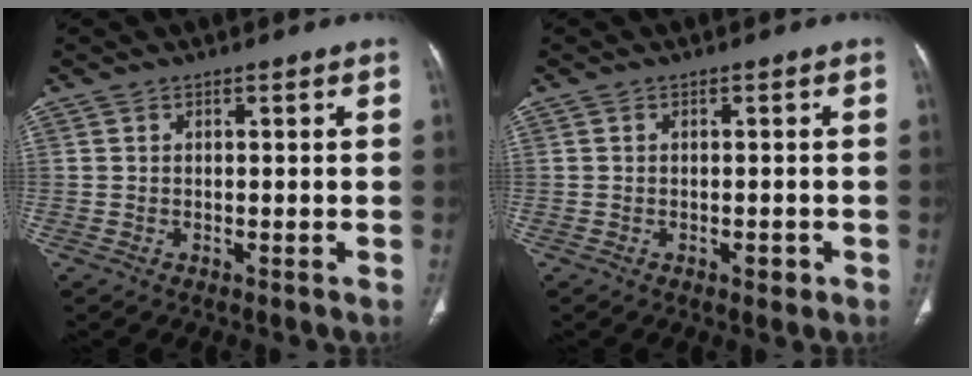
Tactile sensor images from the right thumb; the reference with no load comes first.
{"total": 1.4, "force": [-0.6, 0.8, 1.0], "torque": [-0.008, 0.000, -0.007]}